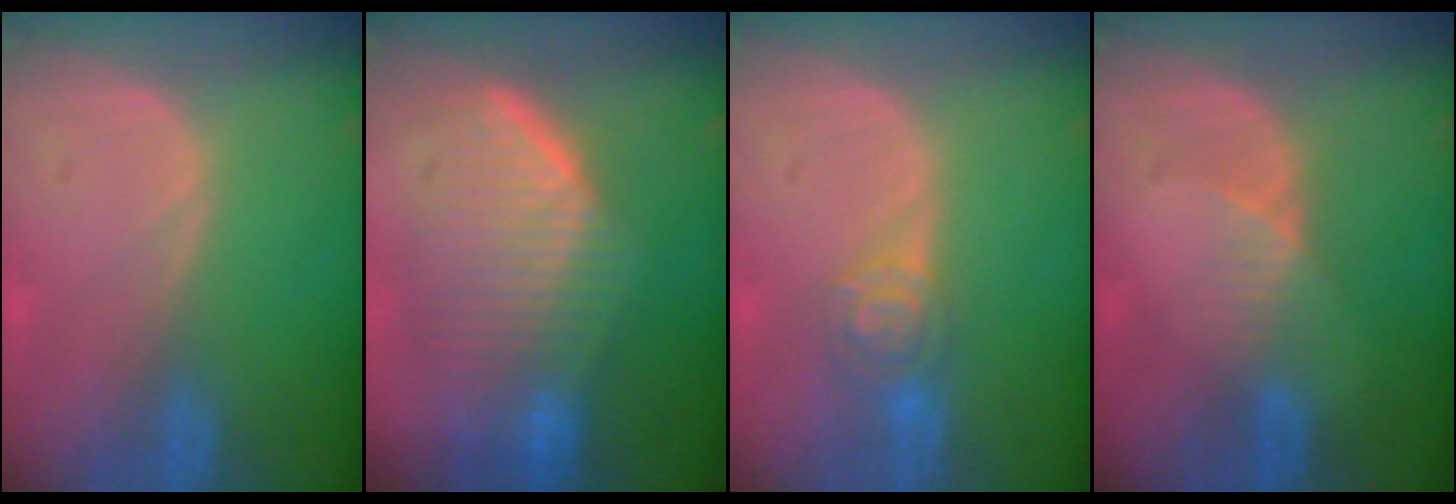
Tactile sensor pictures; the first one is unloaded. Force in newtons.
{"total": 9.8, "press": 9.0, "slide": 3.8}
{"total": 4.8, "press": 4.2, "slide": 2.3}
{"total": 3.0, "press": 2.6, "slide": 1.5}